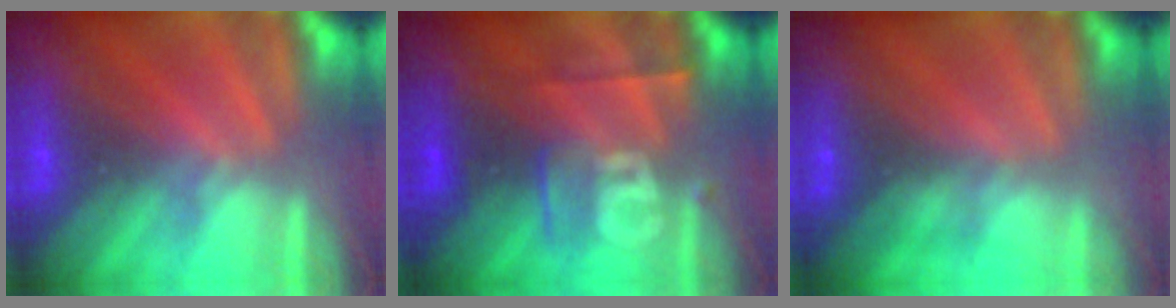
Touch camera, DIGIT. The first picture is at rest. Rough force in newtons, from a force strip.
{"total": 2.4}
{"total": 2.0}